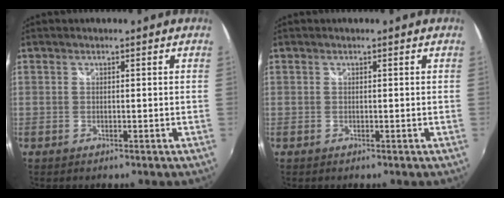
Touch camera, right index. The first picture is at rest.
{"total": 0.0}